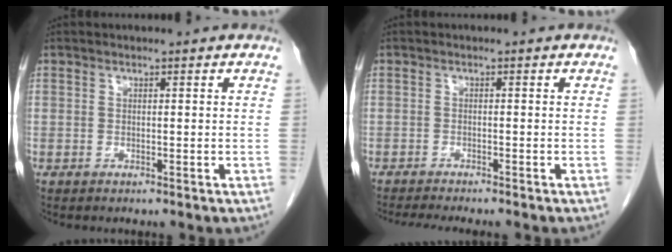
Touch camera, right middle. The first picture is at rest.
{"total": 6.4, "force": [-5.7, 0.3, 3.0], "torque": [-0.038, -0.015, -0.084]}